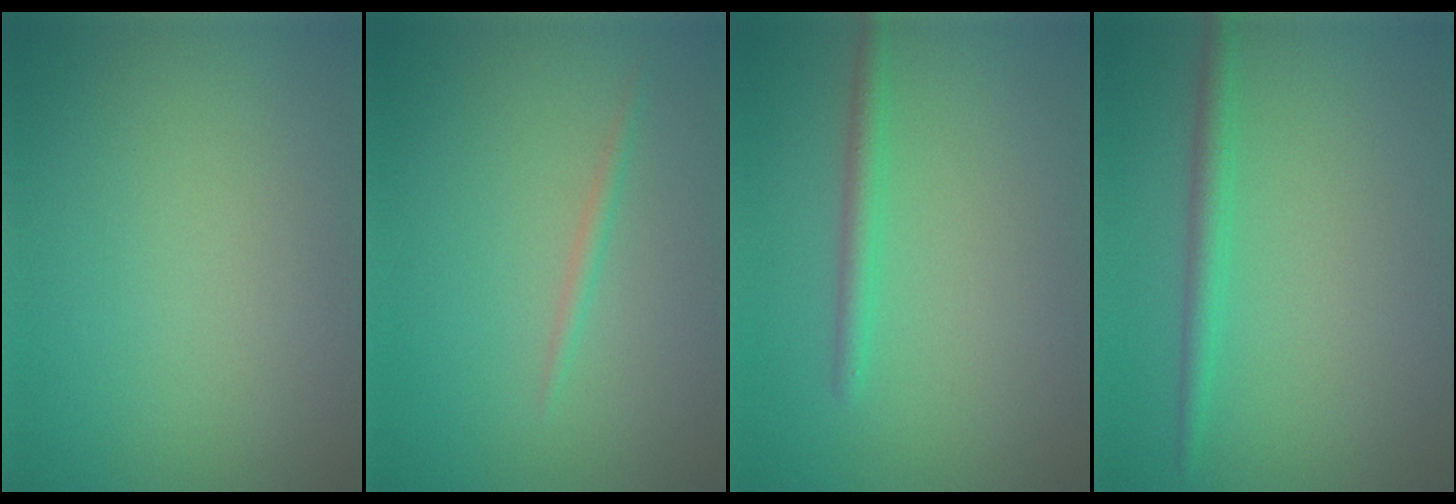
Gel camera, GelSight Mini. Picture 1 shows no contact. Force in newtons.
{"total": 0.8, "press": 0.8, "slide": 0.0}
{"total": 1.7, "press": 1.7, "slide": 0.0}
{"total": 1.8, "press": 1.8, "slide": 0.1}